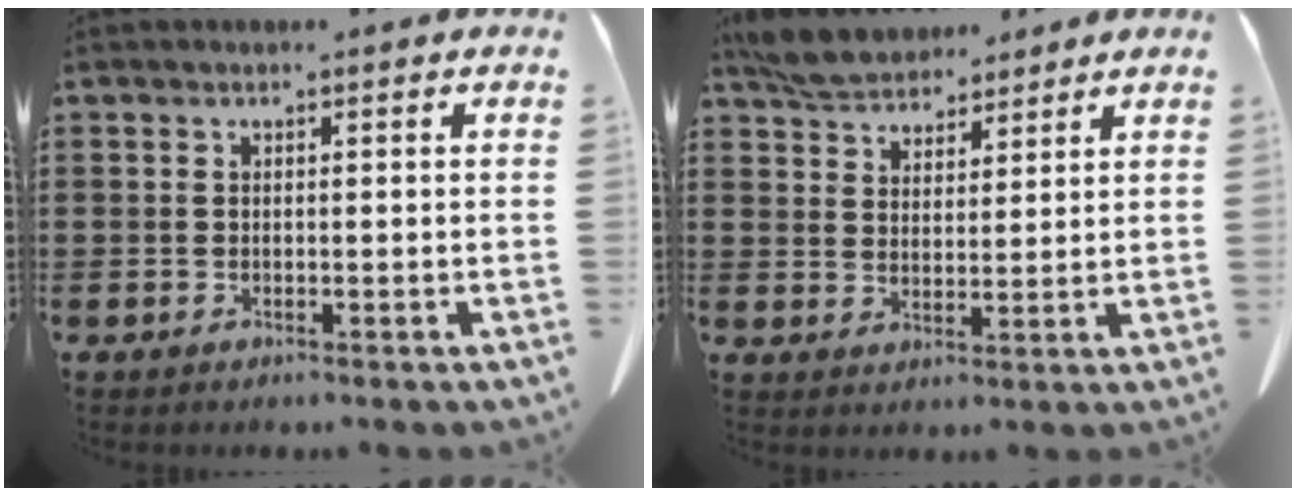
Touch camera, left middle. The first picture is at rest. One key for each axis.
{"total": 5.7, "fx": 5.3, "fy": 1.8, "fz": 1.0, "tx": -0.040, "ty": -0.011, "tz": 0.102}